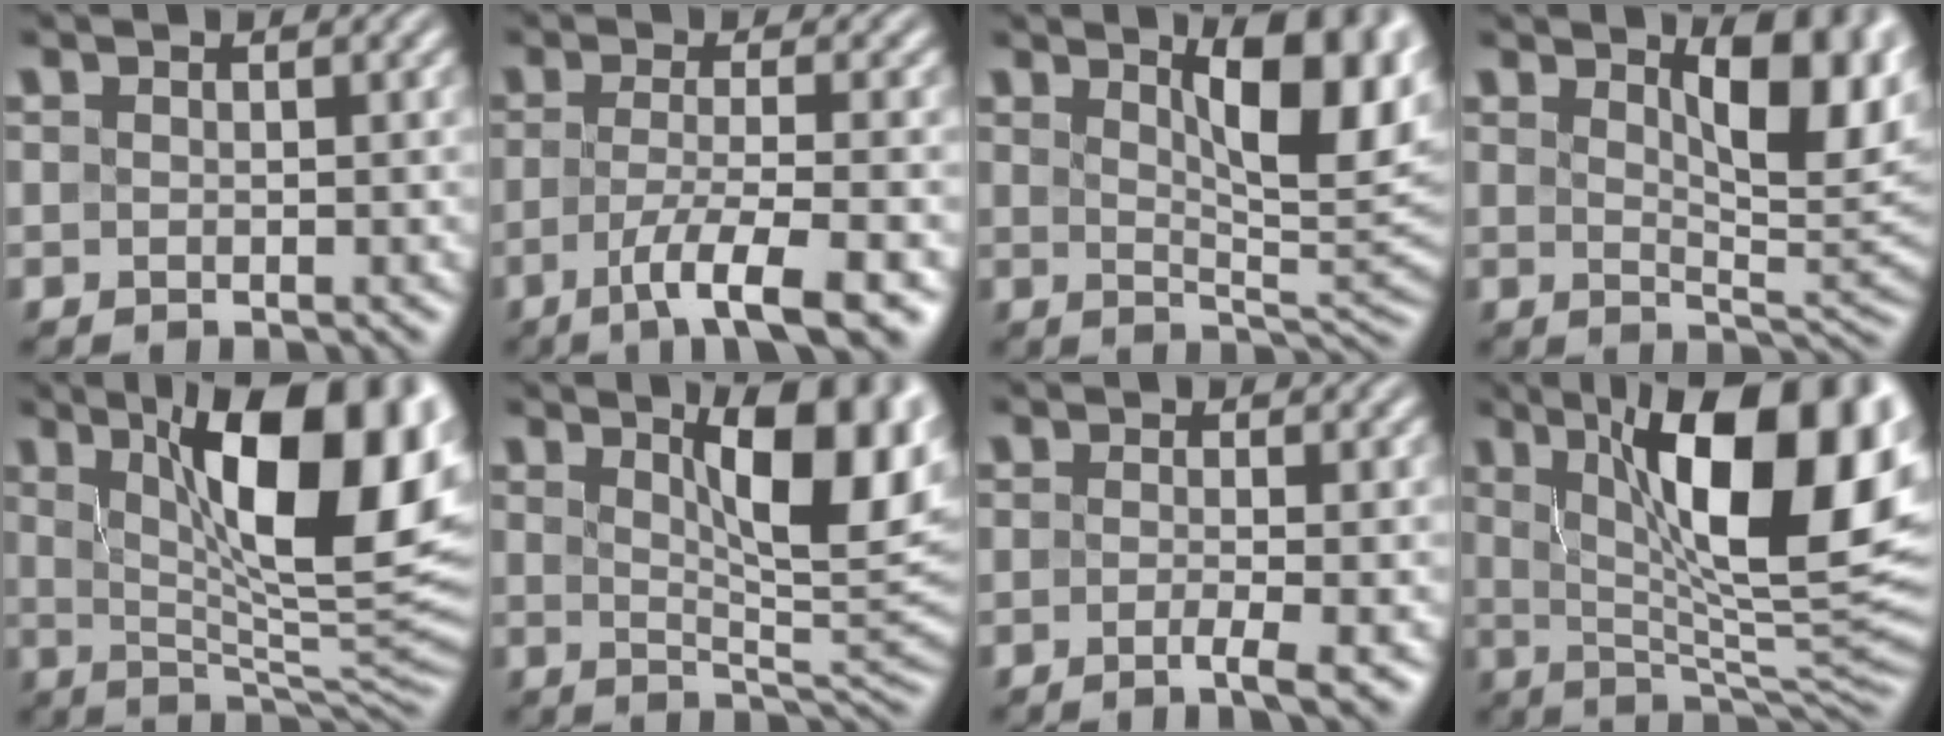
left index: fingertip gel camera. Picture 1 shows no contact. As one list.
[{"total": 6.1, "force": [-2.7, 1.2, 5.4], "torque": [-0.084, -0.007, -0.053]}, {"total": 9.1, "force": [3.5, 2.7, 8.0], "torque": [-0.107, 0.006, 0.055]}, {"total": 7.9, "force": [3.1, 2.5, 6.8], "torque": [-0.096, 0.000, 0.051]}, {"total": 14.7, "force": [4.6, 4.8, 13.2], "torque": [-0.181, -0.003, 0.072]}, {"total": 10.2, "force": [3.7, 2.9, 9.0], "torque": [-0.115, 0.004, 0.059]}, {"total": 2.7, "force": [-0.9, 0.6, 2.5], "torque": [-0.031, -0.009, -0.018]}, {"total": 16.2, "force": [5.1, 5.6, 14.4], "torque": [-0.197, 0.000, 0.081]}]